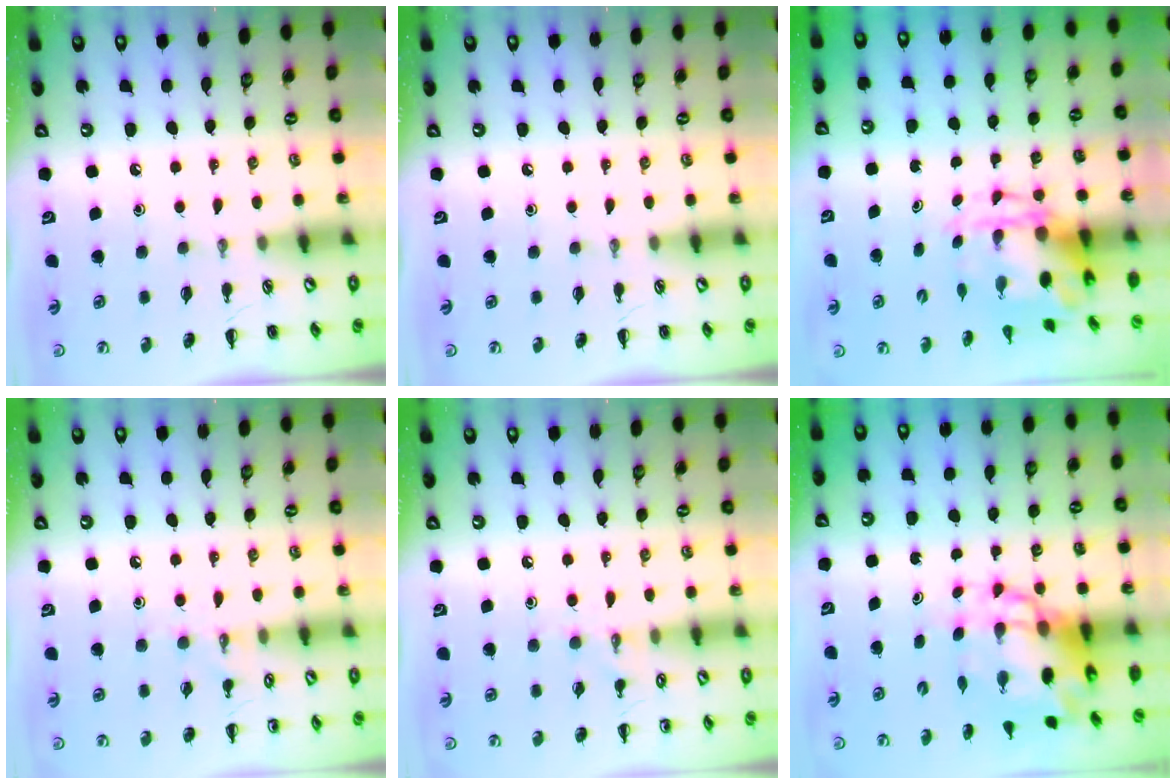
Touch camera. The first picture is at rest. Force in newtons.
{"total": 0.0}
{"total": 4.4, "press": 4.2, "slide": 1.1}
{"total": 7.1, "press": 6.8, "slide": 1.9}
{"total": 7.1, "press": 6.8, "slide": 1.9}
{"total": 10.1, "press": 9.7, "slide": 2.8}